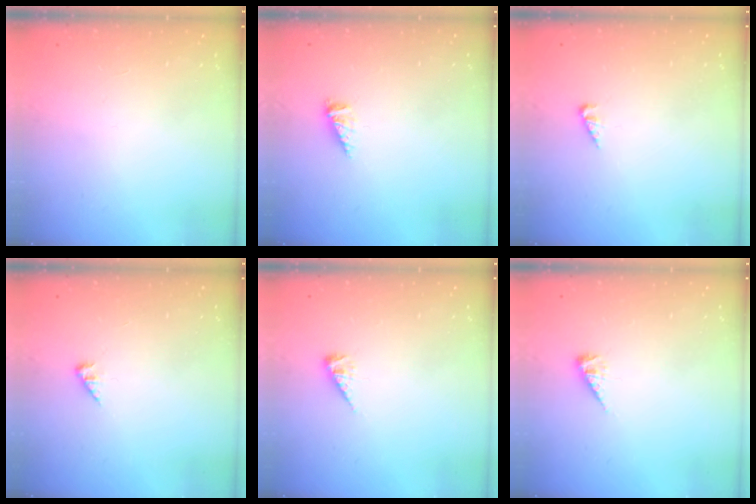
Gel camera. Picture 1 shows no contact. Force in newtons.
{"total": 3.1, "press": 3.1, "slide": 0.3}
{"total": 2.6, "press": 2.6, "slide": 0.2}
{"total": 2.7, "press": 2.7, "slide": 0.4}
{"total": 5.1, "press": 5.1, "slide": 0.8}
{"total": 5.1, "press": 5.1, "slide": 0.8}